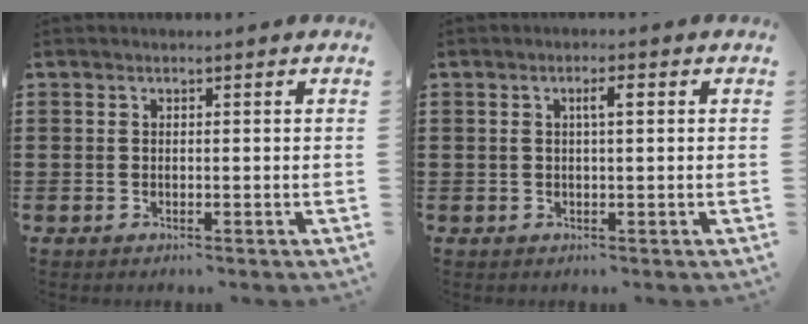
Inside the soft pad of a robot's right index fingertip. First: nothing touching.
{"total": 2.3, "force": [0.5, 0.5, 2.2], "torque": [-0.043, 0.005, 0.006]}